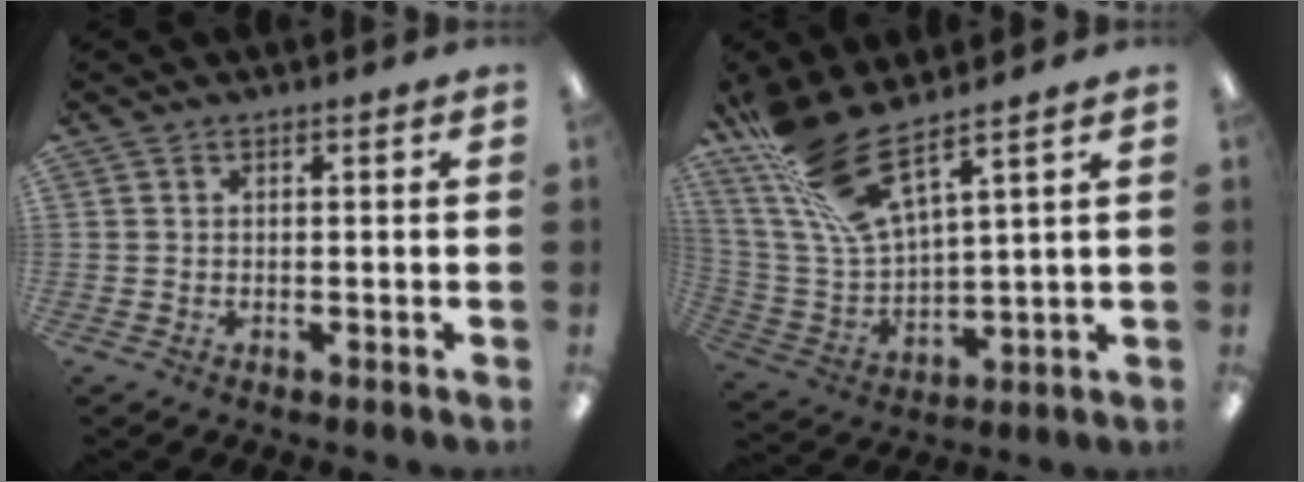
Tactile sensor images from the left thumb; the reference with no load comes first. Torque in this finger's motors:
{"motor_torque": [0.69, -0.12, 1.61, -1.15, 0.19]}